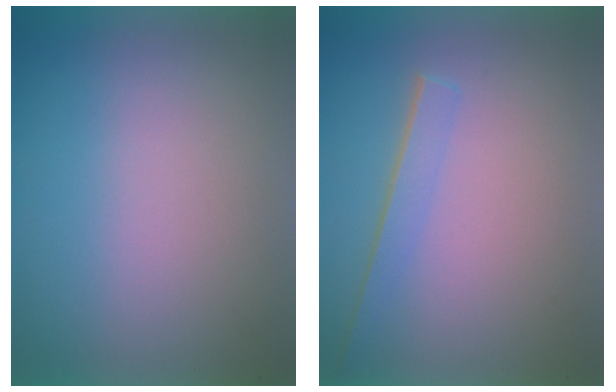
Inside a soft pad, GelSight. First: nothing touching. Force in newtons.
{"total": 1.6}